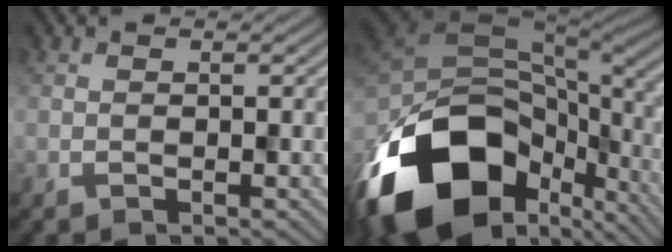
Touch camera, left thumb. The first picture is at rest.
{"total": 19.7, "force": [-9.2, 11.7, 12.9], "torque": [-0.282, -0.044, -0.124]}